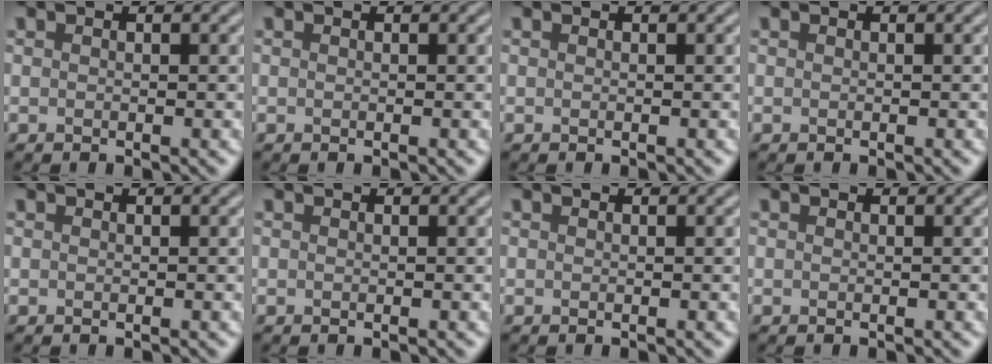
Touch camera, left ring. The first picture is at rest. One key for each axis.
{"total": 0.0}
{"total": 0.0}
{"total": 0.0}
{"total": 0.0}
{"total": 0.0}
{"total": 0.0}
{"total": 0.0}